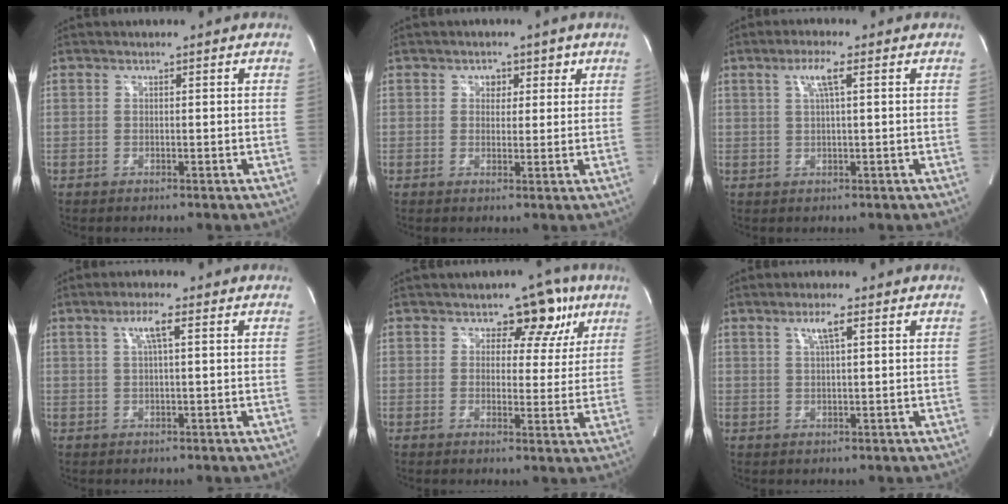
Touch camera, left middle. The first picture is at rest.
{"total": 2.6, "force": [1.2, 2.1, 1.1], "torque": [-0.009, 0.007, 0.015]}
{"total": 3.6, "force": [1.4, 0.0, 3.4], "torque": [-0.067, 0.006, 0.026]}
{"total": 3.5, "force": [1.2, 0.1, 3.2], "torque": [-0.063, 0.006, 0.023]}
{"total": 7.0, "force": [3.5, 4.7, 3.7], "torque": [-0.016, 0.016, 0.040]}
{"total": 3.0, "force": [1.4, 0.1, 2.7], "torque": [-0.053, 0.002, 0.026]}